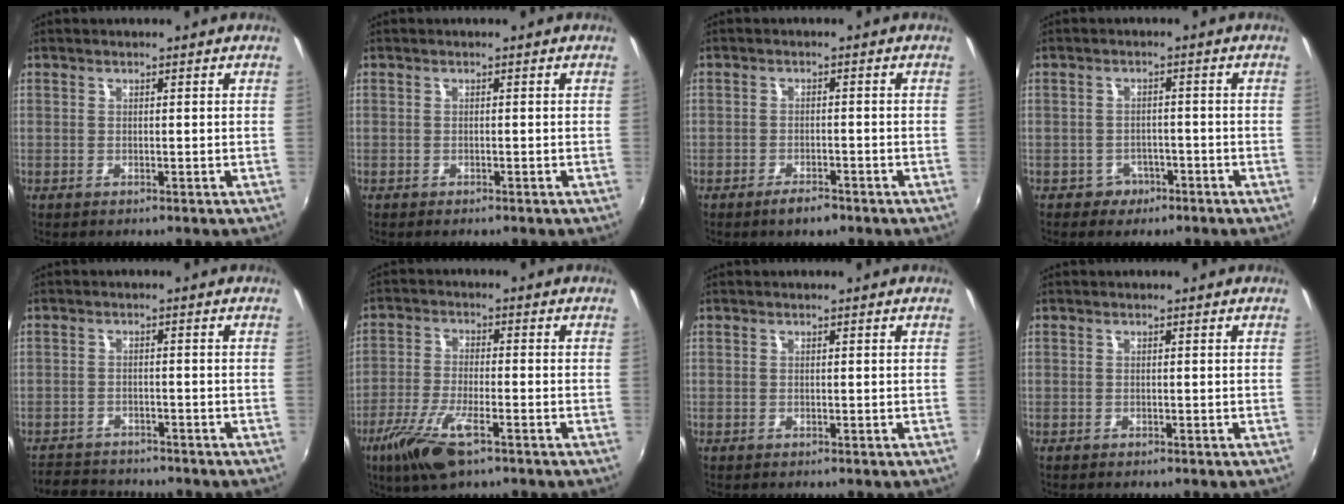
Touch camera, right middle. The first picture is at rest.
{"total": 0.7, "force": [-0.6, 0.1, 0.3], "torque": [-0.008, -0.002, -0.010]}
{"total": 3.2, "force": [-2.5, 1.0, 1.8], "torque": [-0.044, -0.003, -0.043]}
{"total": 3.4, "force": [-2.1, 2.6, 0.4], "torque": [-0.016, 0.007, -0.030]}
{"total": 6.9, "force": [-6.5, 2.0, 1.3], "torque": [-0.049, -0.004, -0.104]}
{"total": 10.2, "force": [-5.8, 2.7, 7.9], "torque": [-0.176, -0.021, -0.112]}
{"total": 0.0}
{"total": 0.0}